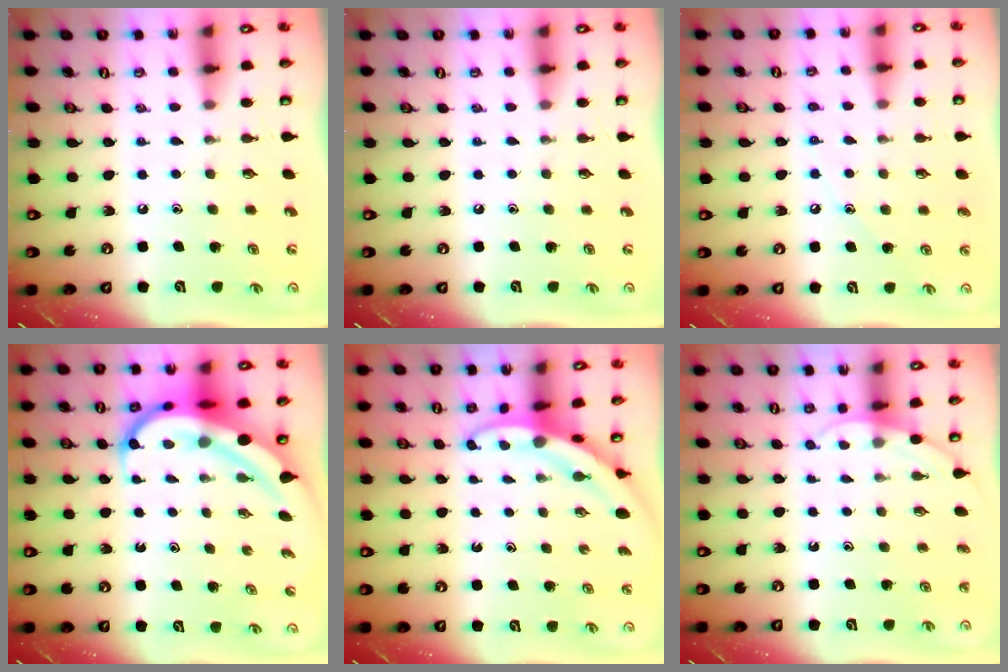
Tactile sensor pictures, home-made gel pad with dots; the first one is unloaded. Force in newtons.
{"total": 0.0}
{"total": 5.2, "press": 5.1, "slide": 0.5}
{"total": 10.0, "press": 9.8, "slide": 1.6}
{"total": 3.4, "press": 3.4, "slide": 0.2}
{"total": 3.7, "press": 3.7, "slide": 0.3}